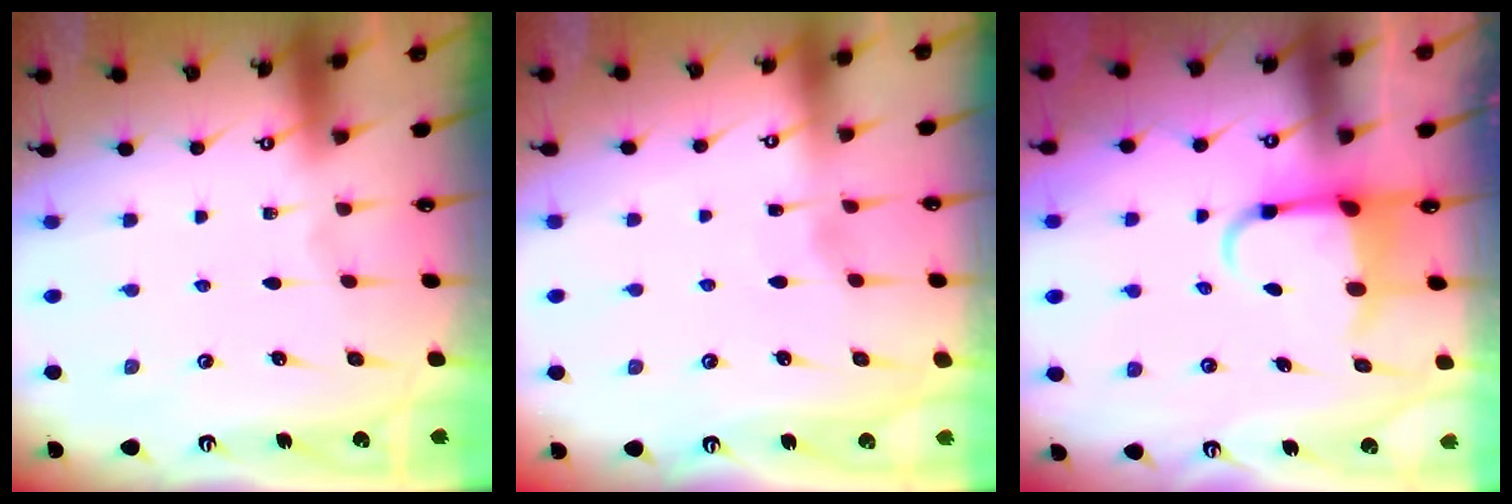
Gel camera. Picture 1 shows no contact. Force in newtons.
{"total": 2.6, "press": 2.5, "slide": 0.2}
{"total": 4.8, "press": 4.7, "slide": 1.2}